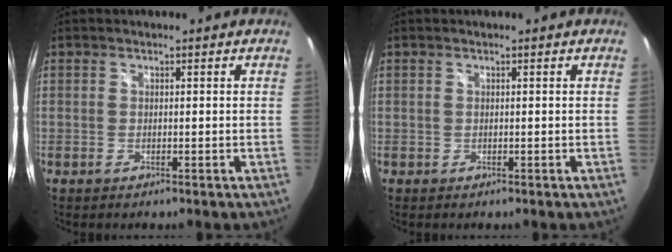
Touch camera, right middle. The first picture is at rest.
{"total": 0.0}